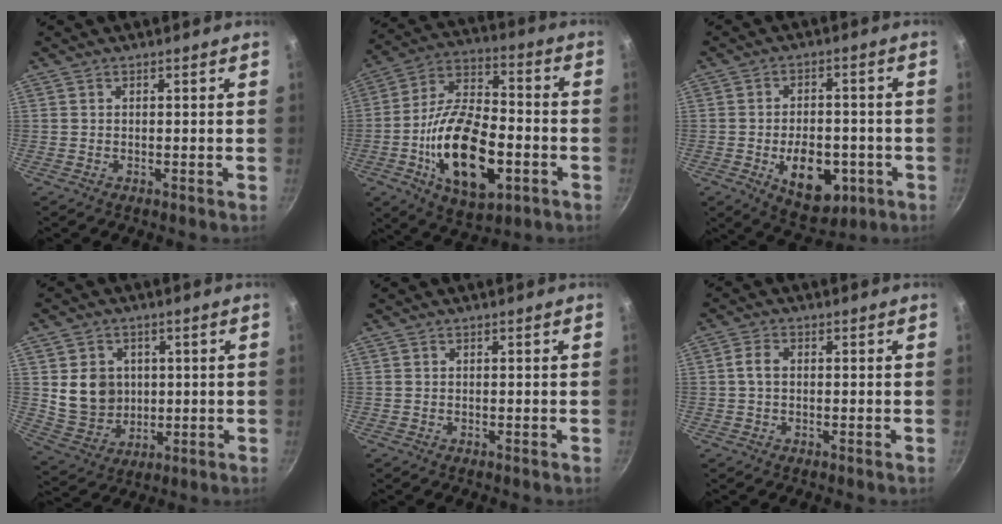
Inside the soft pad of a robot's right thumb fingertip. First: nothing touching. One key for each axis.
{"total": 21.8, "fx": -6.0, "fy": 11.2, "fz": 17.7, "tx": -0.301, "ty": 0.029, "tz": -0.105}
{"total": 12.9, "fx": -3.8, "fy": 7.9, "fz": 9.4, "tx": -0.100, "ty": 0.008, "tz": -0.041}
{"total": 9.9, "fx": 1.4, "fy": 8.5, "fz": 4.9, "tx": -0.061, "ty": -0.011, "tz": 0.042}
{"total": 0.0}
{"total": 2.7, "fx": 0.1, "fy": 1.9, "fz": 2.0, "tx": -0.040, "ty": 0.010, "tz": -0.002}